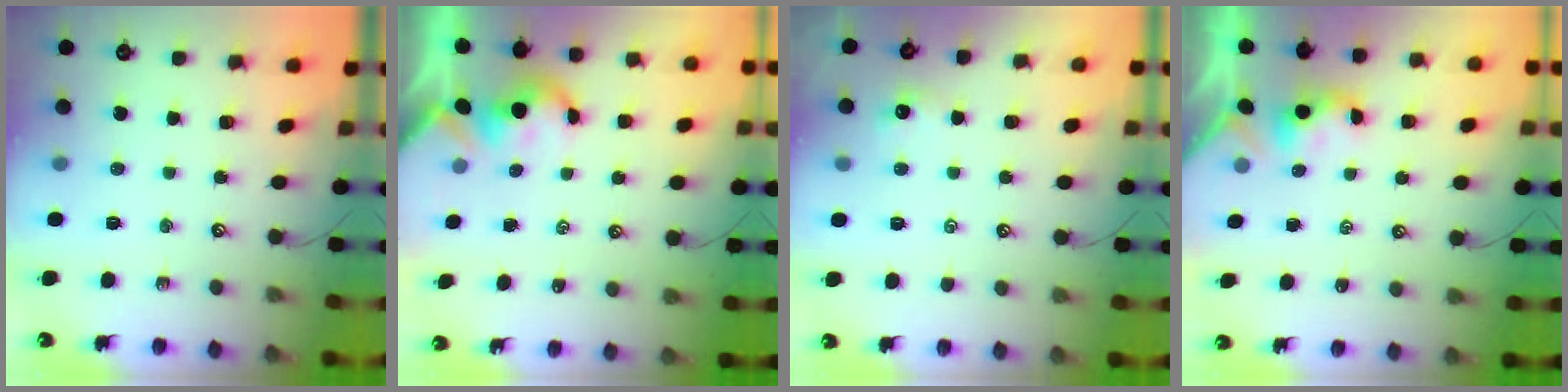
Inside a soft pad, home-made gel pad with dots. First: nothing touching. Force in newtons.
{"total": 1.5, "press": 1.5, "slide": 0.1}
{"total": 0.6, "press": 0.3, "slide": 0.5}
{"total": 1.1, "press": 1.0, "slide": 0.4}